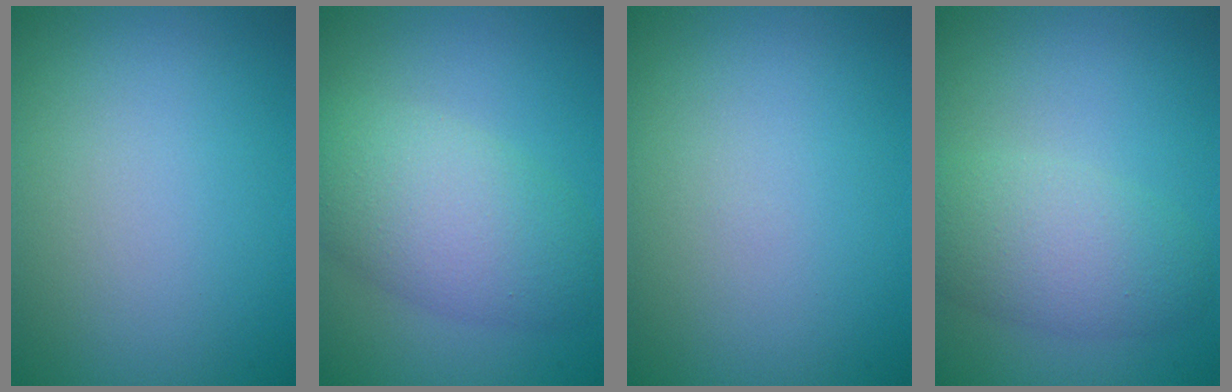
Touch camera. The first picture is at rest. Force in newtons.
{"total": 6.1, "press": 6.1, "slide": 0.1}
{"total": 0.0}
{"total": 4.3, "press": 4.3, "slide": 0.2}